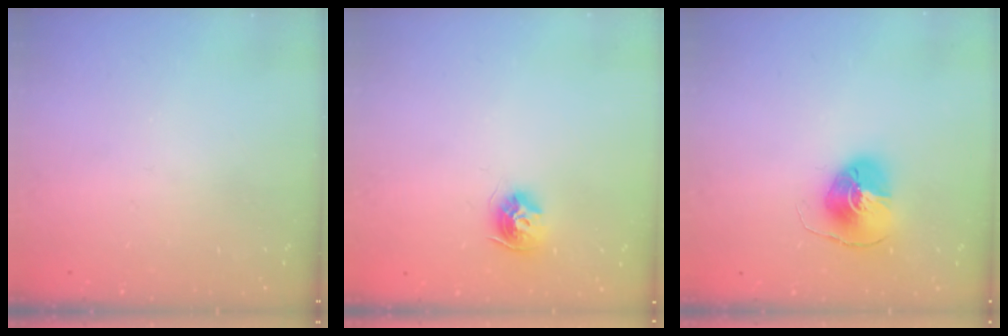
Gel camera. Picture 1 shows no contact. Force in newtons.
{"total": 9.5, "press": 9.5, "slide": 0.4}
{"total": 8.1, "press": 8.1, "slide": 0.1}